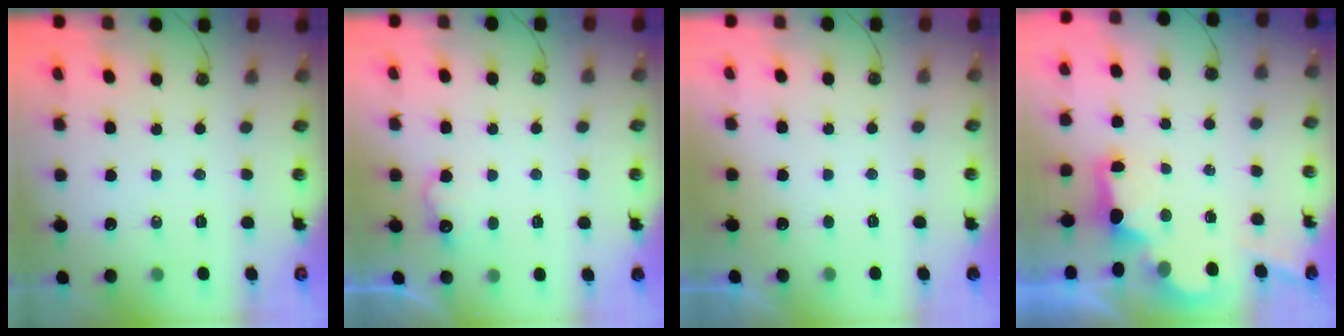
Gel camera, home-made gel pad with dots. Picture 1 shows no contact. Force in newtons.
{"total": 8.7, "press": 8.6, "slide": 1.2}
{"total": 0.0}
{"total": 2.6, "press": 2.5, "slide": 0.8}